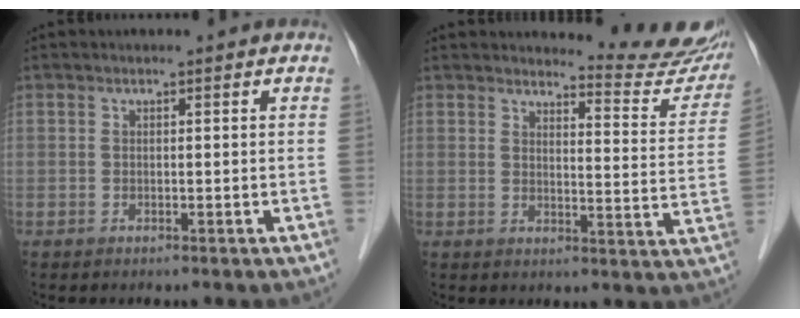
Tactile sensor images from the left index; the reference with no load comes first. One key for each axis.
{"total": 11.7, "fx": 11.6, "fy": 0.8, "fz": 1.6, "tx": -0.005, "ty": -0.079, "tz": 0.118}